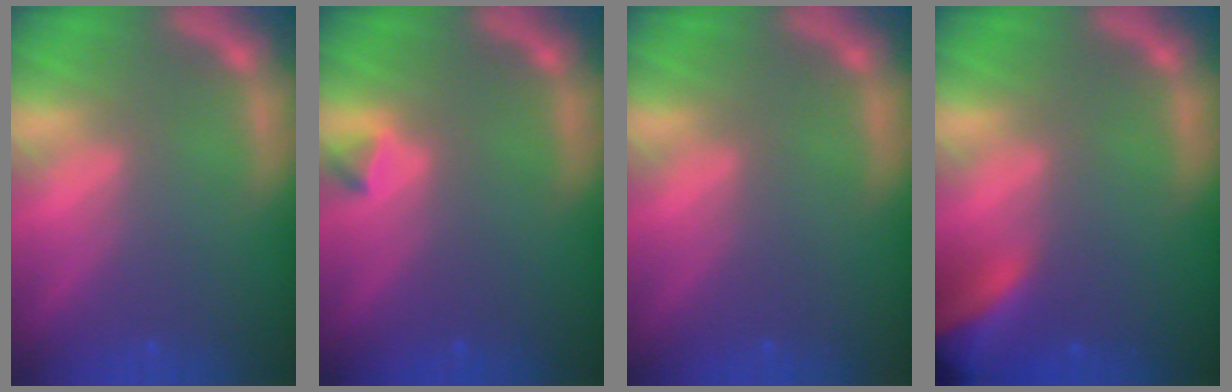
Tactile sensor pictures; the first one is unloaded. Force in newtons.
{"total": 0.9}
{"total": 0.0}
{"total": 8.4}